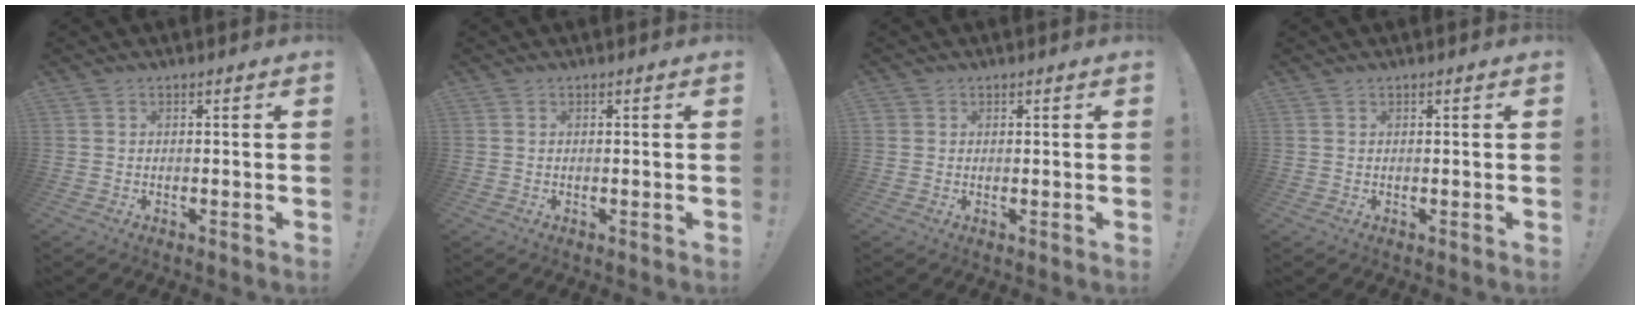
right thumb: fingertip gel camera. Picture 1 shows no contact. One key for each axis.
{"total": 0.0}
{"total": 1.4, "fx": 0.8, "fy": 1.1, "fz": 0.2, "tx": -0.006, "ty": 0.001, "tz": 0.016}
{"total": 0.0}